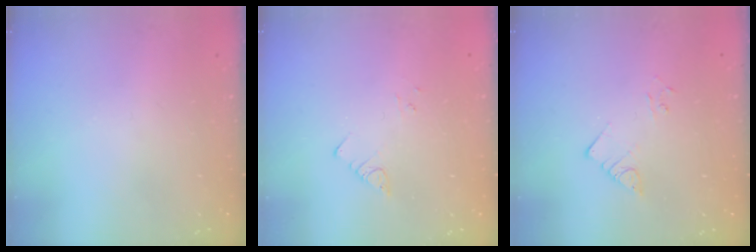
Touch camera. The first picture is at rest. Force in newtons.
{"total": 4.0, "press": 3.9, "slide": 0.5}
{"total": 2.2, "press": 2.2, "slide": 0.2}